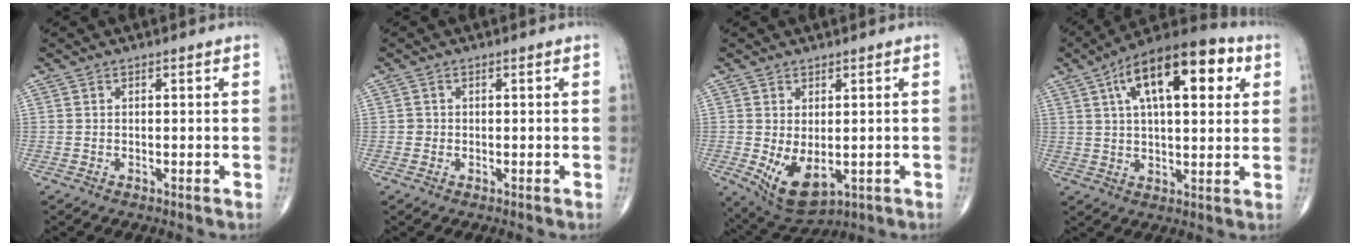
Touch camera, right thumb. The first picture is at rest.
{"total": 0.9, "force": [-0.1, 0.9, 0.0], "torque": [0.003, 0.004, -0.002]}
{"total": 8.4, "force": [-1.4, 4.6, 6.9], "torque": [-0.110, -0.011, -0.001]}
{"total": 19.7, "force": [7.1, 8.5, 16.3], "torque": [-0.241, 0.013, 0.106]}